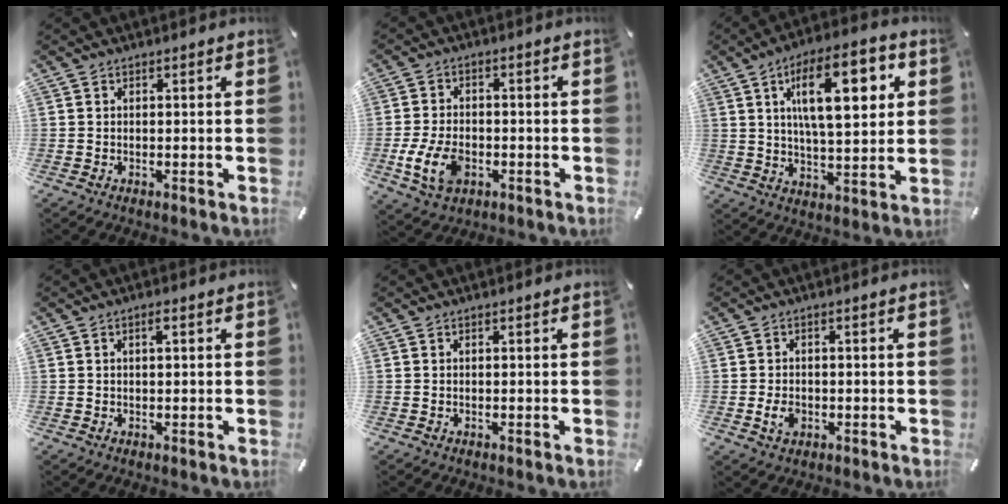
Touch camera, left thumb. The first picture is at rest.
{"total": 9.3, "force": [-2.9, 6.0, 6.4], "torque": [-0.136, 0.001, -0.053]}
{"total": 18.4, "force": [6.6, 7.4, 15.5], "torque": [-0.243, -0.003, 0.095]}
{"total": 1.6, "force": [0.5, 0.6, 1.4], "torque": [-0.029, 0.004, 0.007]}
{"total": 0.0}
{"total": 3.5, "force": [-0.9, 2.5, 2.4], "torque": [-0.056, 0.000, -0.019]}